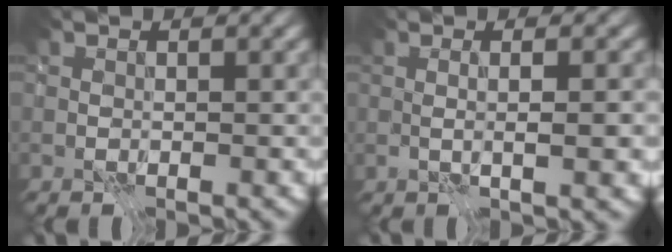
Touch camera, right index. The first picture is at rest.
{"total": 3.2, "force": [0.1, 0.9, 3.1], "torque": [-0.032, 0.004, -0.006]}